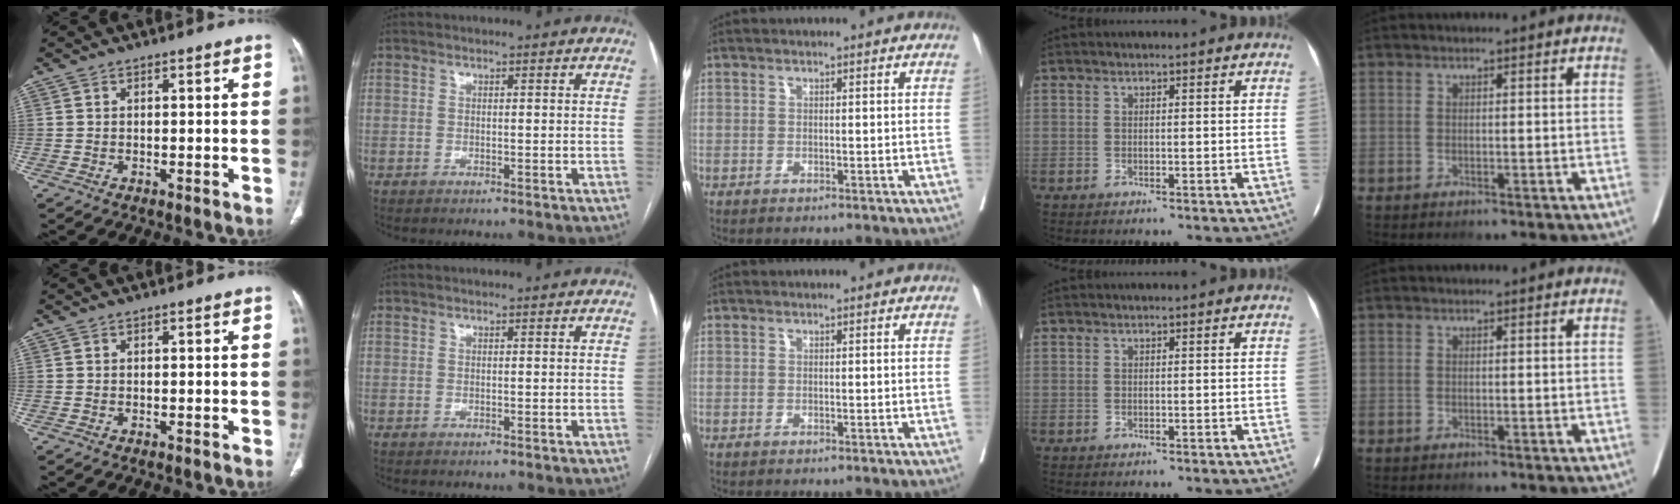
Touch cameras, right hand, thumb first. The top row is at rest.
{}